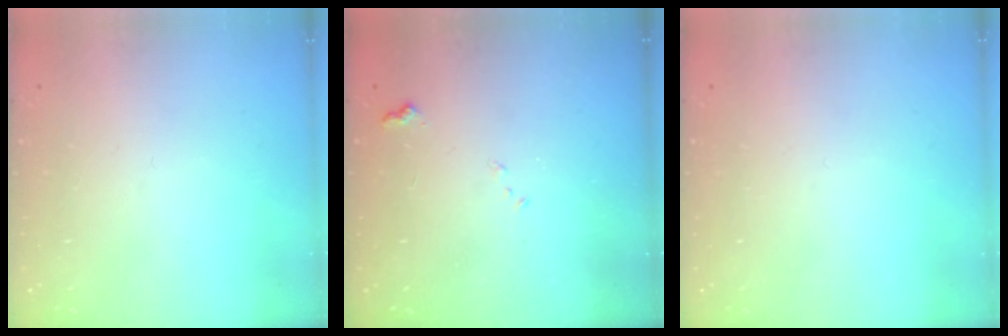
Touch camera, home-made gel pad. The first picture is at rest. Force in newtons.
{"total": 7.3, "press": 7.3, "slide": 0.8}
{"total": 0.0}